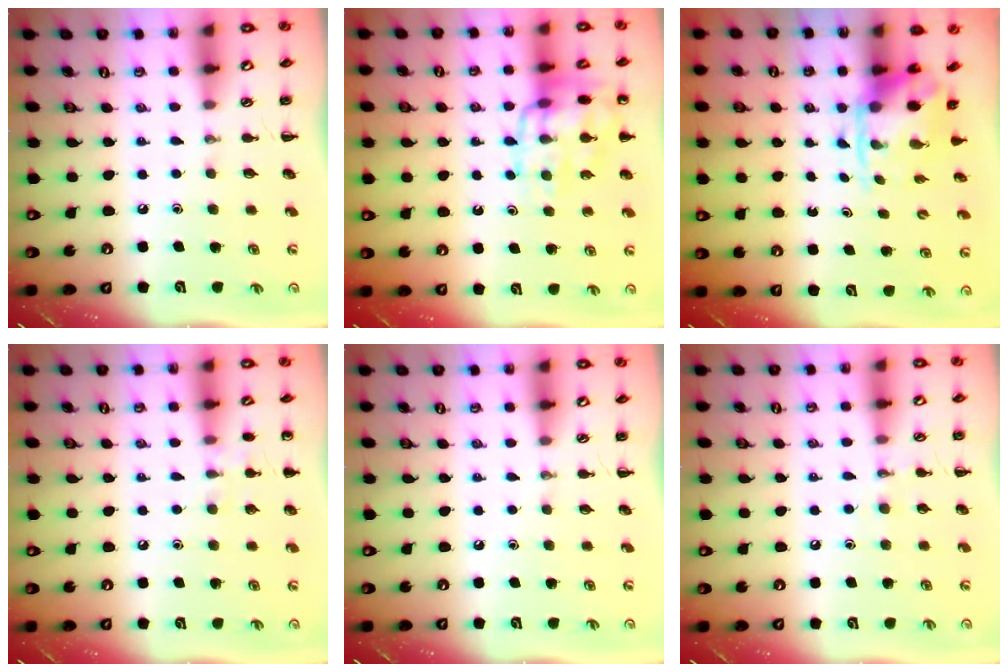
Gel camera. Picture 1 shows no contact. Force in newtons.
{"total": 15.4, "press": 15.2, "slide": 1.9}
{"total": 3.7, "press": 3.7, "slide": 0.8}
{"total": 6.0, "press": 5.7, "slide": 1.7}
{"total": 0.0}
{"total": 5.7, "press": 5.5, "slide": 1.6}